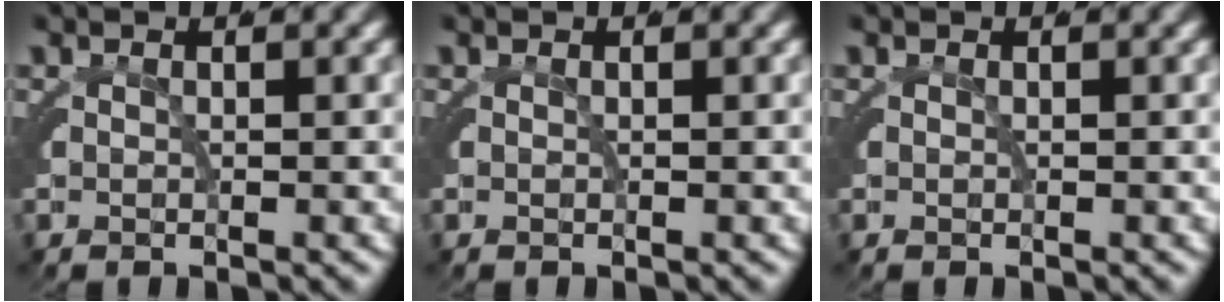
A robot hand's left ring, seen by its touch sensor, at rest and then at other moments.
{"total": 0.0}
{"total": 0.0}